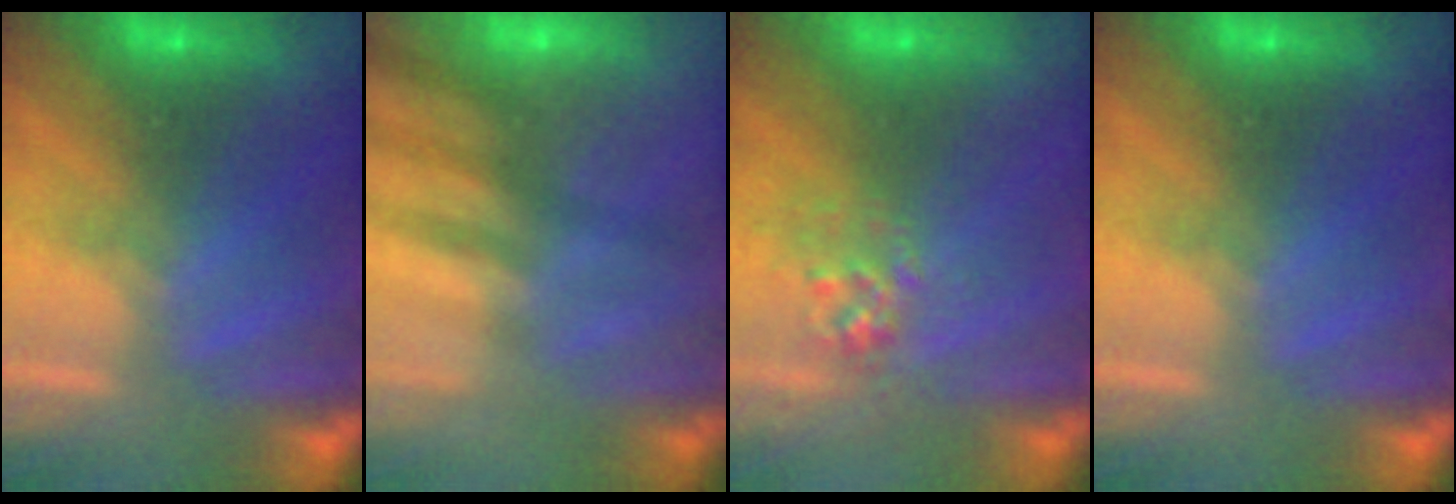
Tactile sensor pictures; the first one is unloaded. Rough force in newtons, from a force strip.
{"total": 2.4}
{"total": 2.9}
{"total": 0.0}